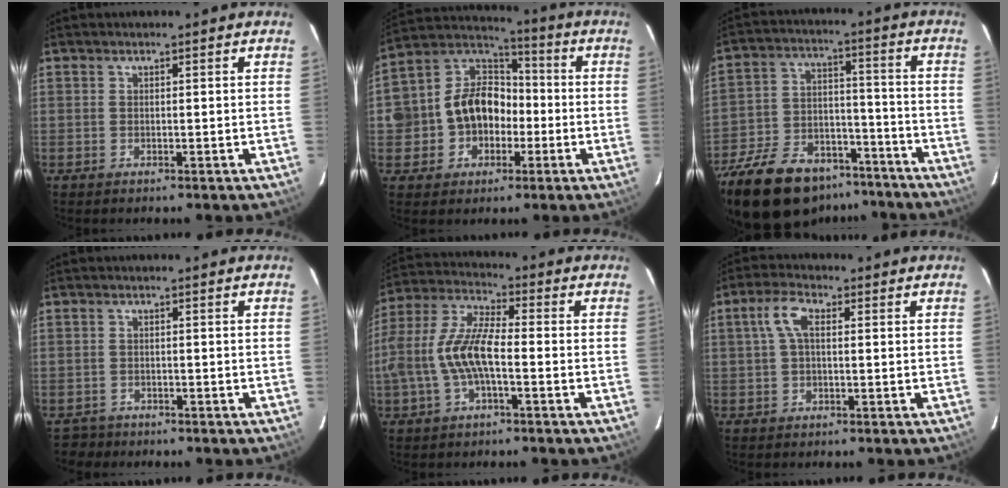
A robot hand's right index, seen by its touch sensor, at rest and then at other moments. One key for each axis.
{"total": 13.3, "fx": -2.4, "fy": 11.5, "fz": 6.2, "tx": -0.147, "ty": 0.048, "tz": -0.034}
{"total": 26.4, "fx": -19.2, "fy": 13.0, "fz": 12.5, "tx": -0.282, "ty": 0.004, "tz": -0.286}
{"total": 2.5, "fx": -2.0, "fy": 1.6, "fz": -0.3, "tx": -0.001, "ty": 0.005, "tz": -0.035}
{"total": 12.3, "fx": -2.6, "fy": 4.0, "fz": 11.4, "tx": -0.242, "ty": 0.006, "tz": -0.049}
{"total": 4.6, "fx": 0.8, "fy": 2.0, "fz": 4.1, "tx": -0.084, "ty": 0.014, "tz": 0.015}